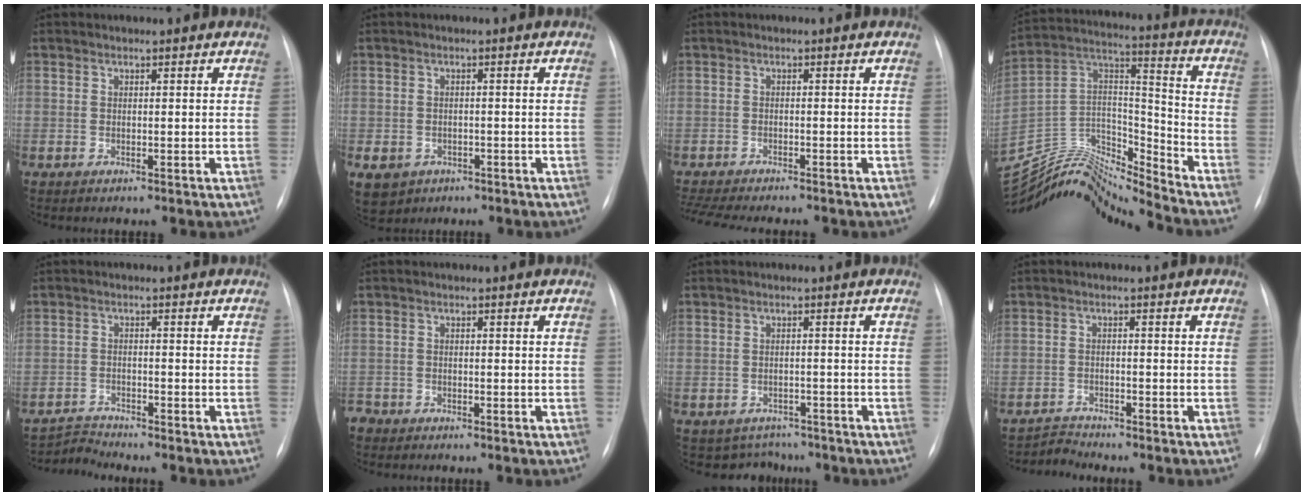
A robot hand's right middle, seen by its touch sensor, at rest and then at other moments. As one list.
[{"total": 7.7, "force": [-3.8, 6.3, 2.4], "torque": [-0.067, 0.000, -0.048]}, {"total": 10.6, "force": [-9.3, 1.8, 4.7], "torque": [-0.076, -0.007, -0.135]}, {"total": 19.4, "force": [-19.0, 0.9, 3.9], "torque": [-0.064, 0.057, -0.329]}, {"total": 3.0, "force": [-2.5, -0.8, -1.3], "torque": [0.027, -0.015, -0.046]}, {"total": 2.5, "force": [-2.3, 1.0, 0.0], "torque": [0.000, -0.003, -0.044]}, {"total": 3.9, "force": [-3.2, 2.2, -0.2], "torque": [0.006, 0.015, -0.040]}, {"total": 2.5, "force": [-2.2, -0.4, -1.2], "torque": [0.029, -0.014, -0.039]}]